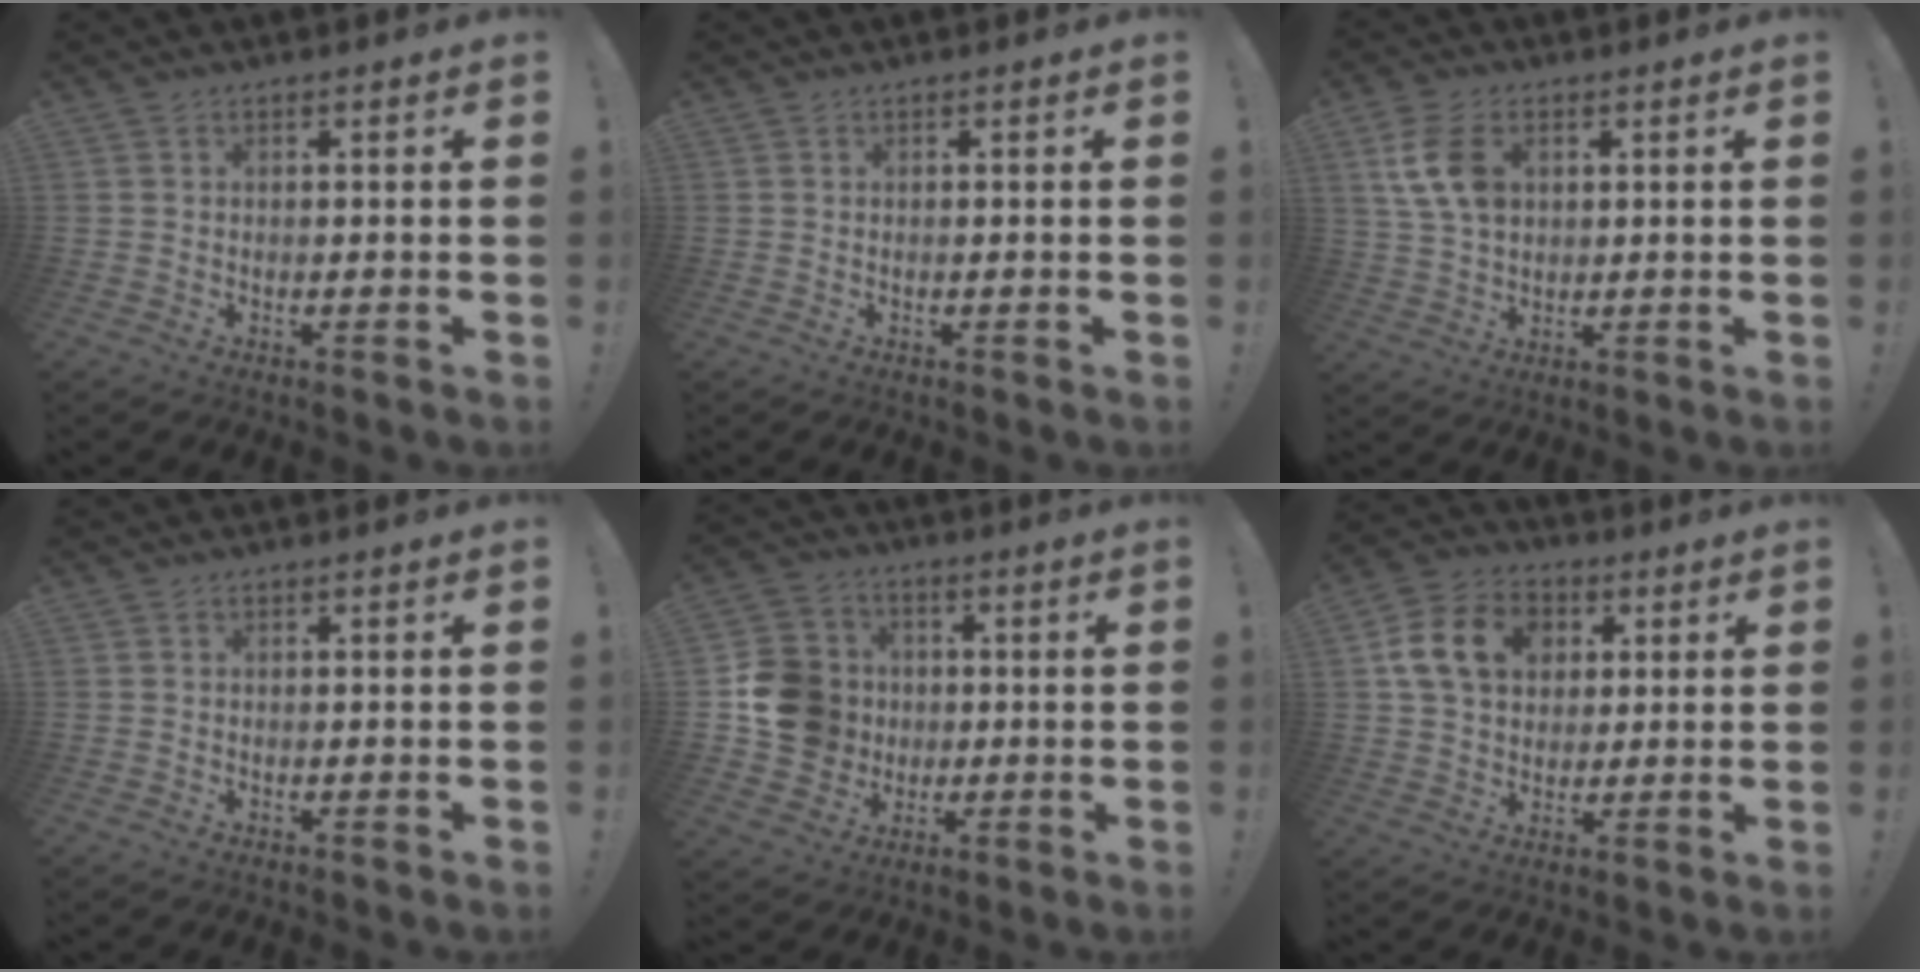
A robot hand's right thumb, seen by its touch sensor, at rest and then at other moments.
{"total": 0.0}
{"total": 11.3, "force": [3.4, 7.9, 7.3], "torque": [-0.146, 0.005, 0.067]}
{"total": 0.0}
{"total": 14.8, "force": [-0.6, 13.5, 6.0], "torque": [-0.087, 0.013, 0.000]}
{"total": 15.1, "force": [4.1, 11.9, 8.4], "torque": [-0.132, 0.004, 0.084]}